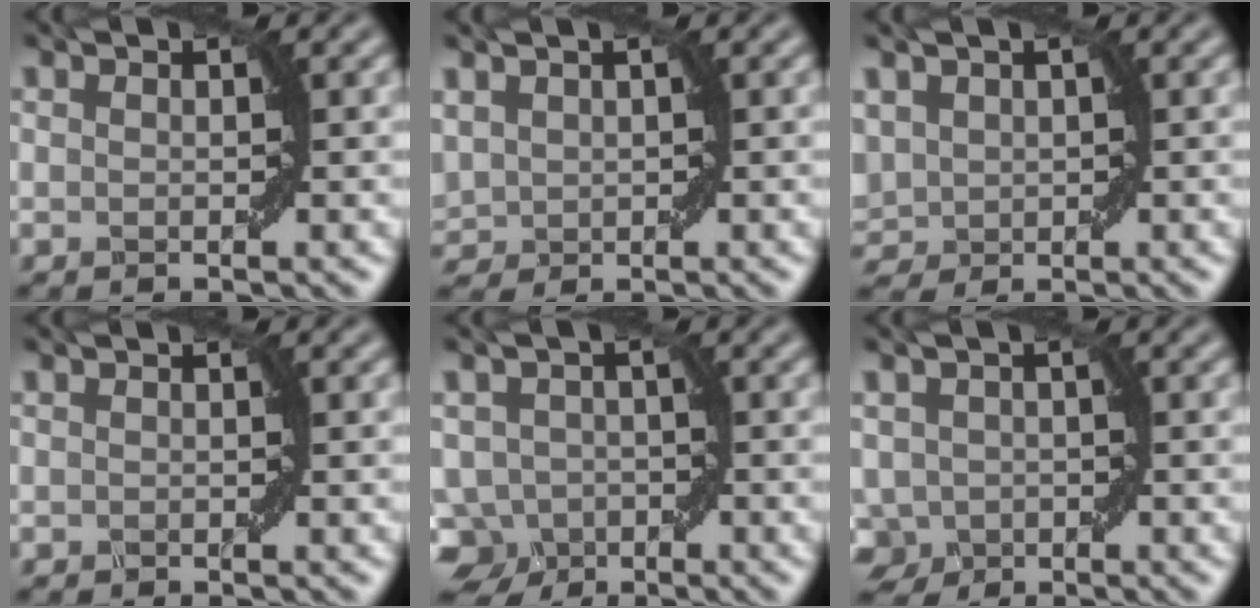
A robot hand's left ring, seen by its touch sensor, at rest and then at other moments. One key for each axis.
{"total": 2.2, "fx": 0.6, "fy": 1.8, "fz": 1.2, "tx": -0.032, "ty": 0.004, "tz": 0.018}
{"total": 3.0, "fx": 0.3, "fy": 2.5, "fz": 1.7, "tx": -0.040, "ty": 0.002, "tz": 0.010}
{"total": 0.0}
{"total": 5.6, "fx": -3.3, "fy": 4.0, "fz": 2.0, "tx": -0.019, "ty": 0.002, "tz": -0.061}
{"total": 3.7, "fx": -1.5, "fy": 2.9, "fz": 1.8, "tx": -0.029, "ty": -0.007, "tz": -0.030}